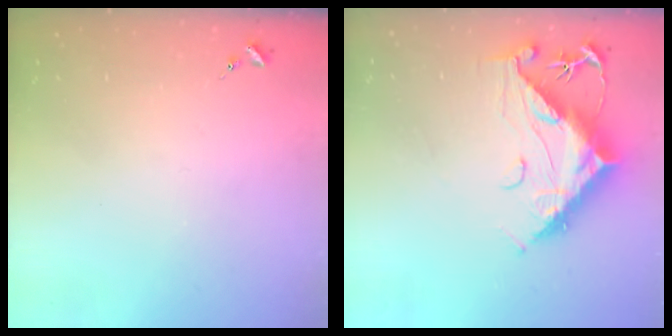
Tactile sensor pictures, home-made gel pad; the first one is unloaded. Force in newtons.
{"total": 15.4, "press": 15.3, "slide": 1.6}